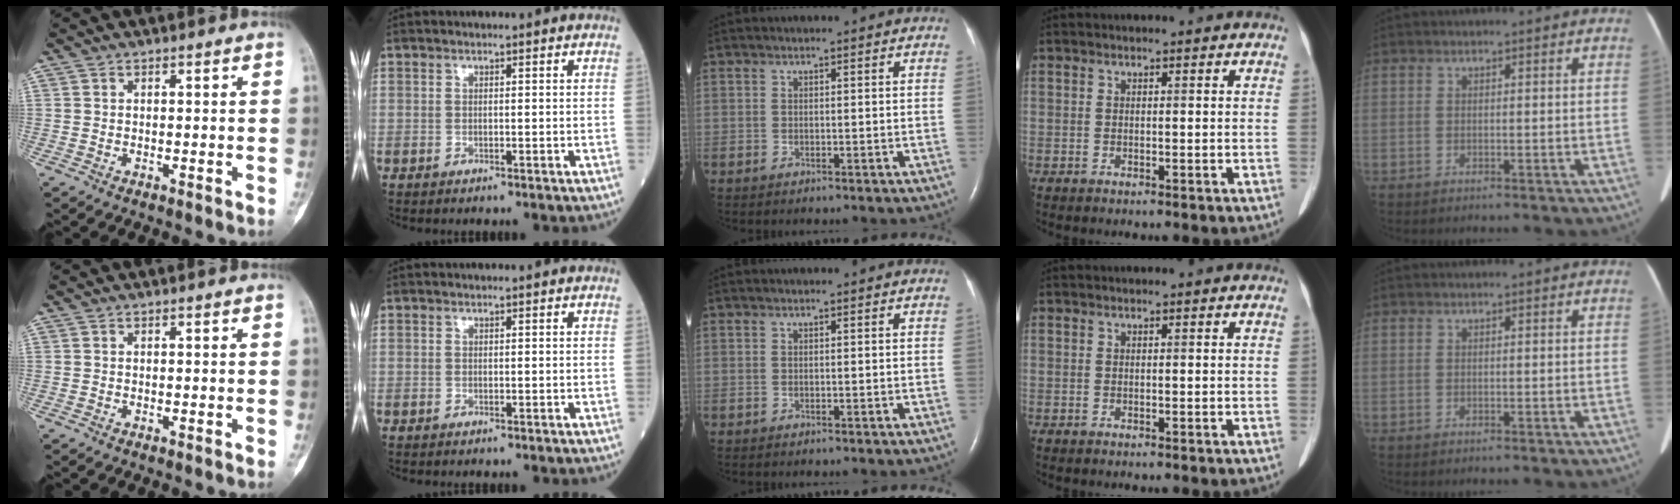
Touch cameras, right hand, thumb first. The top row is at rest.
{}